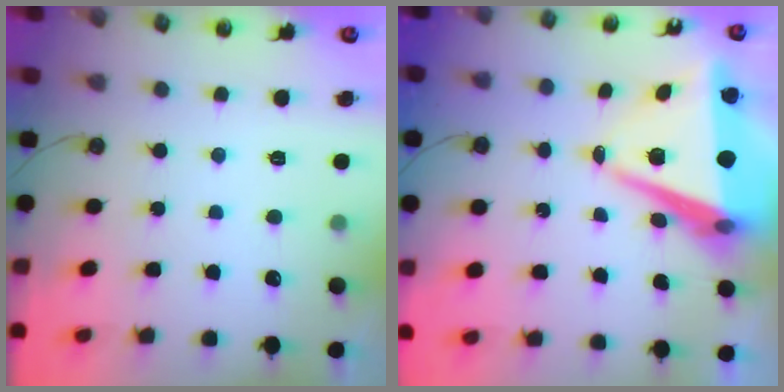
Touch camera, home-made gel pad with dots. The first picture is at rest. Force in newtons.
{"total": 11.4, "press": 10.6, "slide": 4.1}